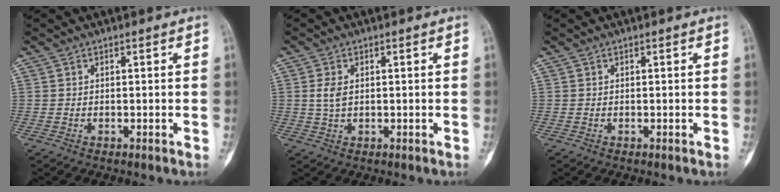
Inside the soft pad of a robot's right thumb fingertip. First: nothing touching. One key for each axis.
{"total": 2.9, "fx": 0.5, "fy": 1.8, "fz": 2.3, "tx": -0.048, "ty": 0.002, "tz": 0.010}
{"total": 0.0}